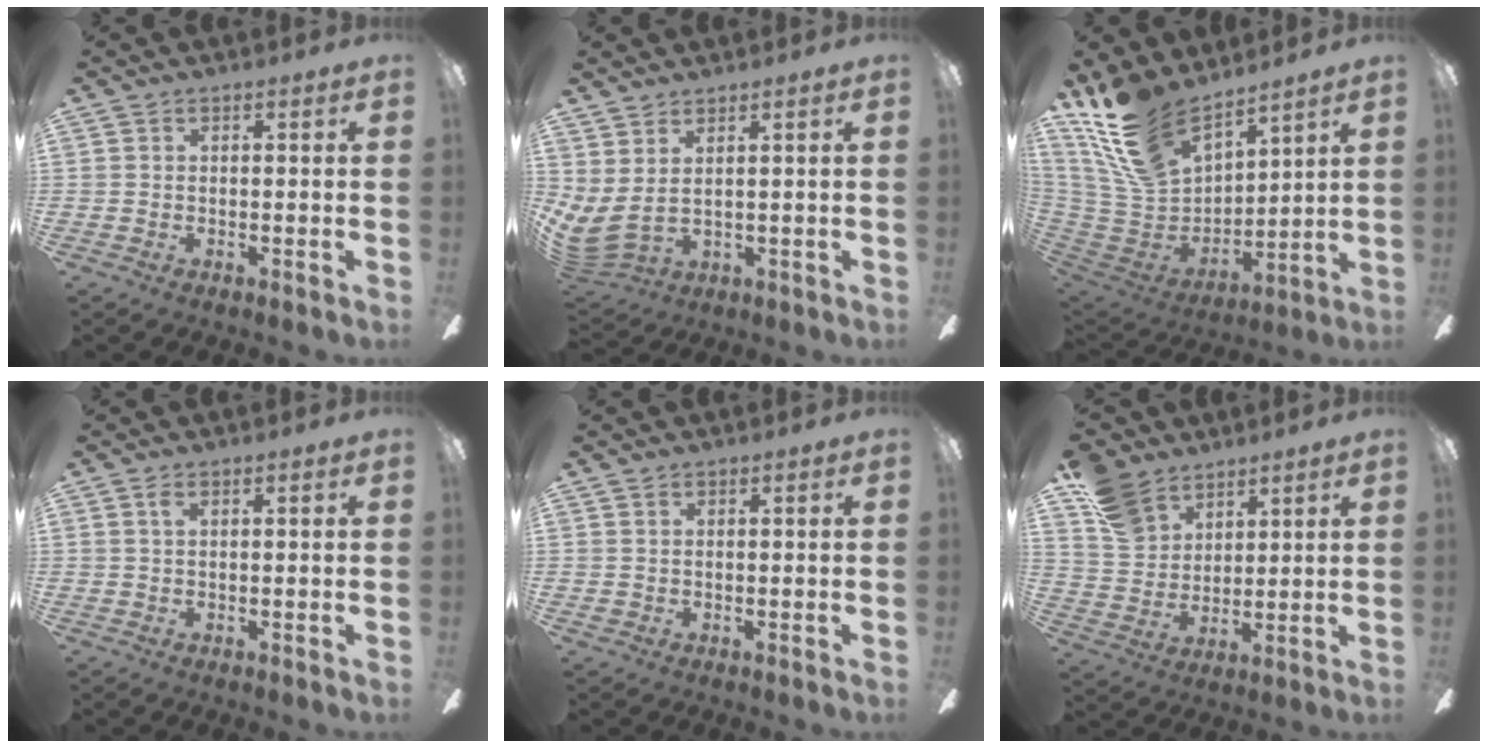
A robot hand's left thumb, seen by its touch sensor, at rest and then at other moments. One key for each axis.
{"total": 5.7, "fx": 2.8, "fy": 2.1, "fz": 4.5, "tx": -0.121, "ty": -0.034, "tz": 0.051}
{"total": 19.1, "fx": 14.1, "fy": 8.1, "fz": 10.0, "tx": -0.244, "ty": -0.081, "tz": 0.261}
{"total": 1.6, "fx": 0.6, "fy": 0.6, "fz": 1.3, "tx": -0.029, "ty": 0.005, "tz": 0.010}
{"total": 1.2, "fx": 0.6, "fy": 0.9, "fz": 0.3, "tx": -0.008, "ty": 0.004, "tz": 0.011}
{"total": 12.7, "fx": 8.8, "fy": 8.0, "fz": 4.4, "tx": -0.098, "ty": -0.033, "tz": 0.177}